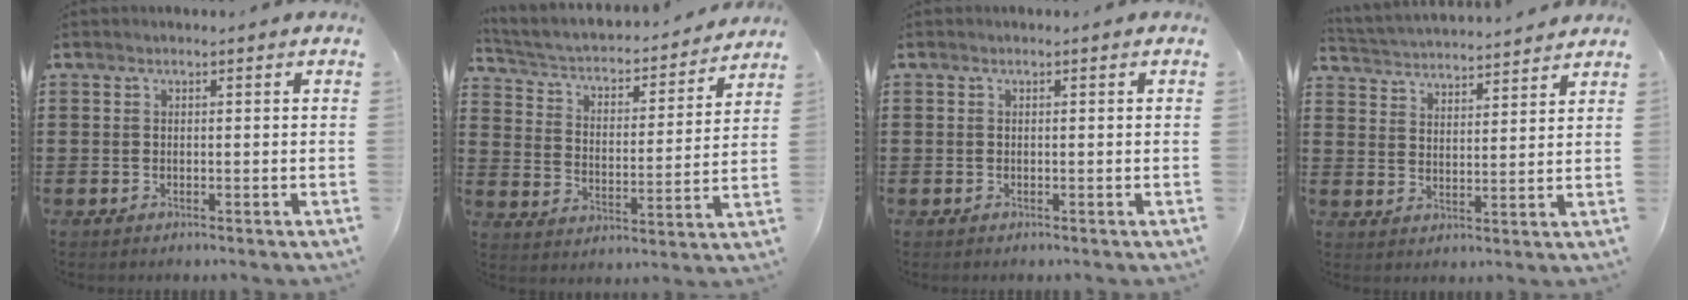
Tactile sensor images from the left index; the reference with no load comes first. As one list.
[{"total": 3.0, "force": [2.5, 1.1, 1.2], "torque": [-0.042, -0.025, 0.031]}, {"total": 0.0}, {"total": 3.4, "force": [3.4, 0.1, -0.2], "torque": [-0.015, -0.023, 0.056]}]